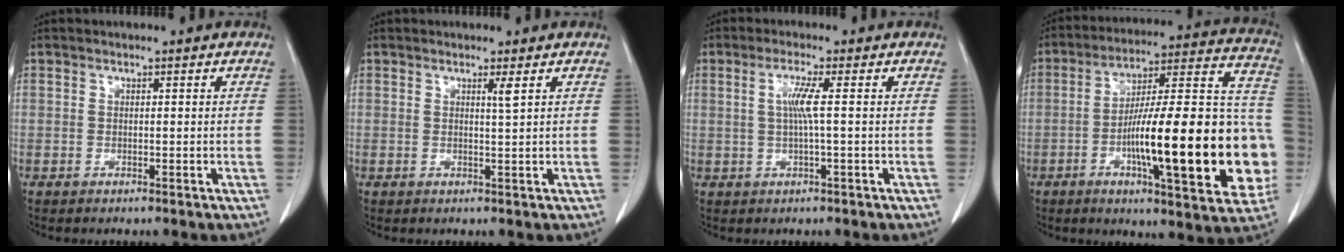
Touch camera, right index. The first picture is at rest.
{"total": 1.3, "force": [0.7, -0.4, 1.0], "torque": [-0.025, -0.008, 0.014]}
{"total": 3.6, "force": [0.4, -0.5, 3.6], "torque": [-0.075, 0.003, 0.008]}
{"total": 26.0, "force": [-5.9, 4.6, 24.9], "torque": [-0.302, 0.022, -0.082]}